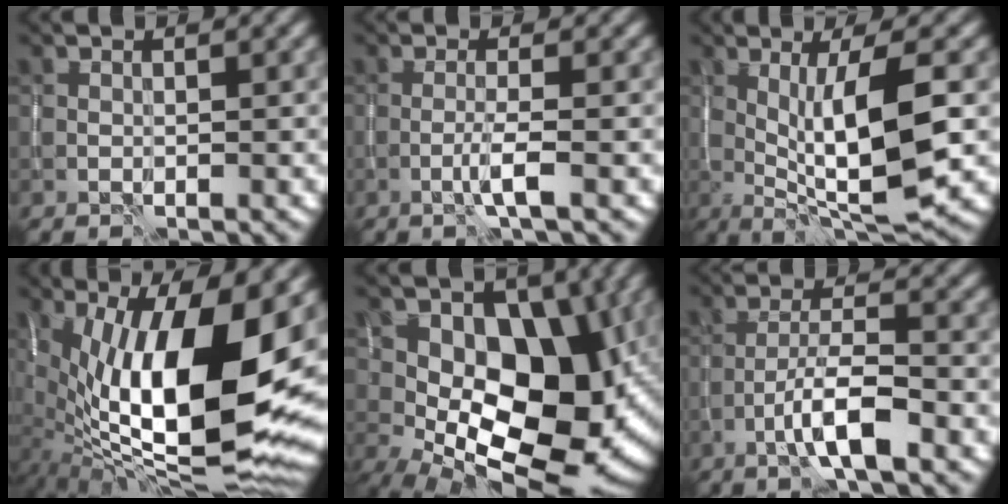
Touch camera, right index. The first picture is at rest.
{"total": 1.8, "force": [-0.9, 0.0, 1.6], "torque": [-0.031, 0.000, -0.021]}
{"total": 9.7, "force": [-0.3, 2.4, 9.4], "torque": [-0.150, -0.008, 0.001]}
{"total": 17.8, "force": [0.7, 7.4, 16.2], "torque": [-0.272, 0.000, 0.018]}
{"total": 14.6, "force": [1.1, 9.4, 11.1], "torque": [-0.141, -0.012, 0.016]}
{"total": 4.6, "force": [-2.5, 0.8, 3.7], "torque": [-0.066, 0.008, -0.049]}